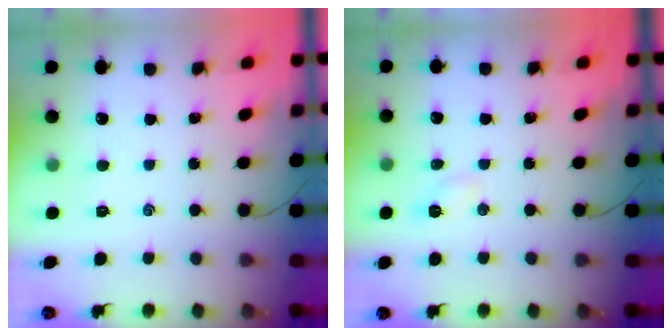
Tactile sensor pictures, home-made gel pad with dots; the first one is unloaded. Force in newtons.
{"total": 3.3, "press": 3.2, "slide": 1.1}